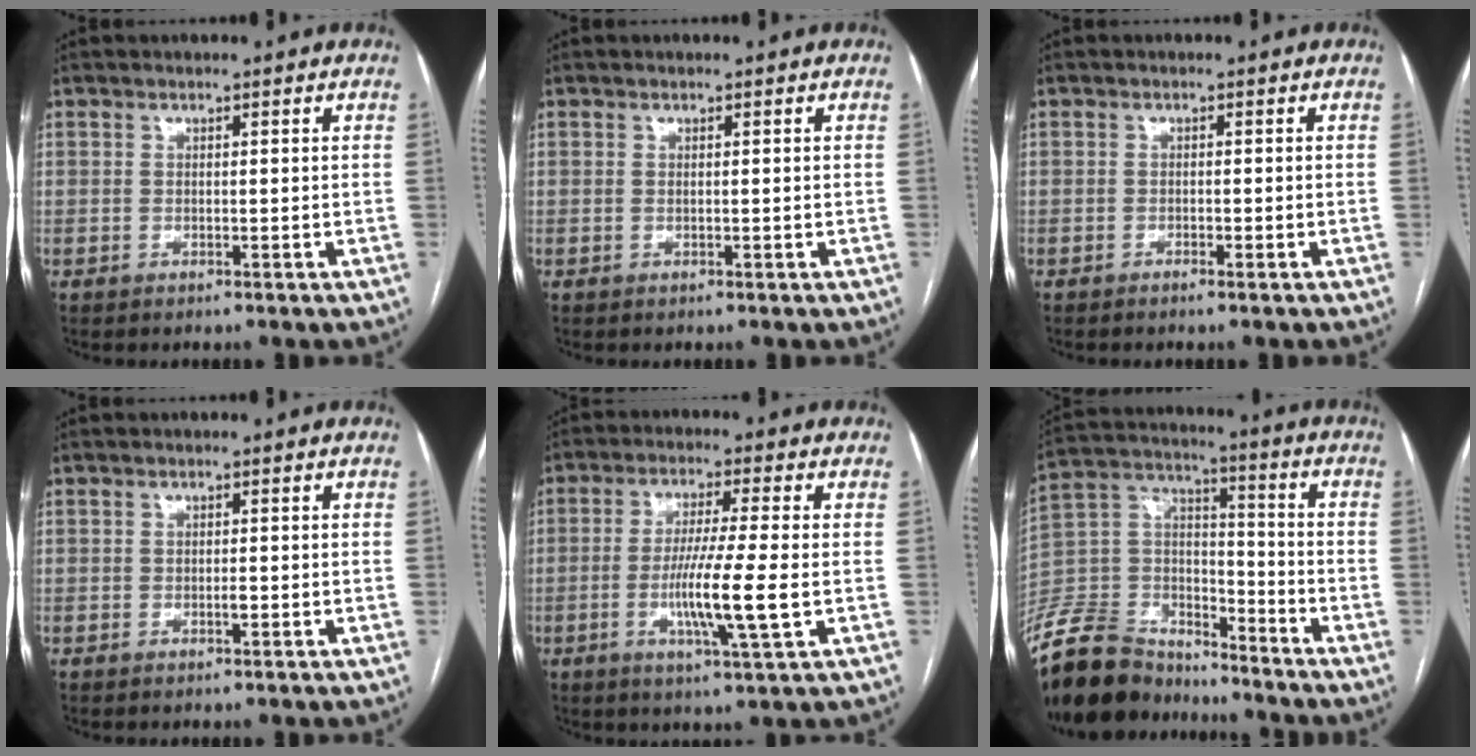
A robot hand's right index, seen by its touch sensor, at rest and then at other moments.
{"total": 0.0}
{"total": 0.8, "force": [-0.6, -0.1, 0.5], "torque": [-0.013, 0.000, -0.010]}
{"total": 0.7, "force": [-0.2, 0.3, 0.6], "torque": [-0.012, 0.000, -0.003]}
{"total": 9.5, "force": [-1.8, -0.4, 9.3], "torque": [-0.174, -0.016, -0.036]}
{"total": 16.9, "force": [-15.0, 6.3, 4.5], "torque": [-0.089, 0.036, -0.273]}